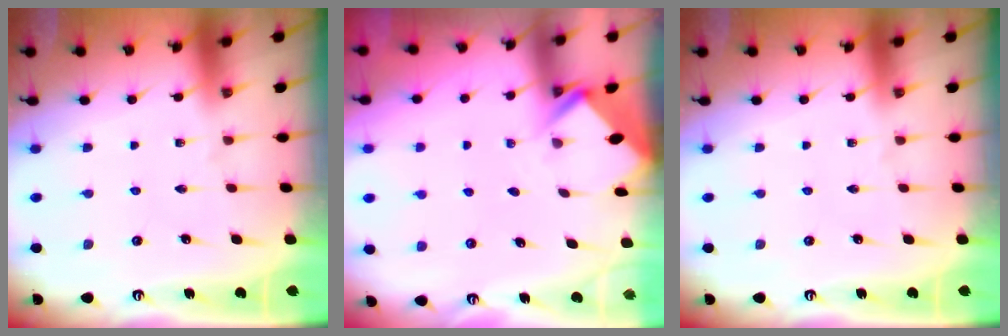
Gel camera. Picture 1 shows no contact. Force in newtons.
{"total": 2.9, "press": 2.9, "slide": 0.2}
{"total": 0.0}